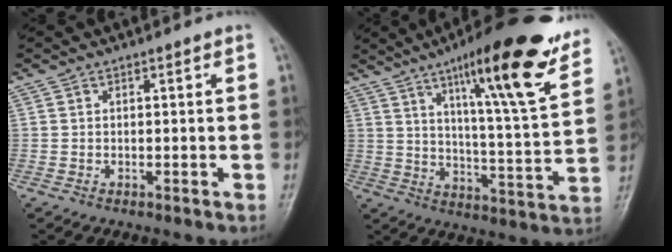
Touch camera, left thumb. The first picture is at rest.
{"total": 22.1, "force": [13.7, 3.7, 16.9], "torque": [-0.219, -0.057, 0.207]}